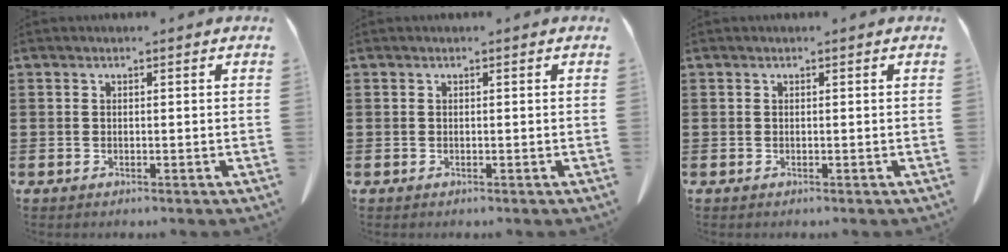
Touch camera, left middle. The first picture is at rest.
{"total": 0.0}
{"total": 0.0}